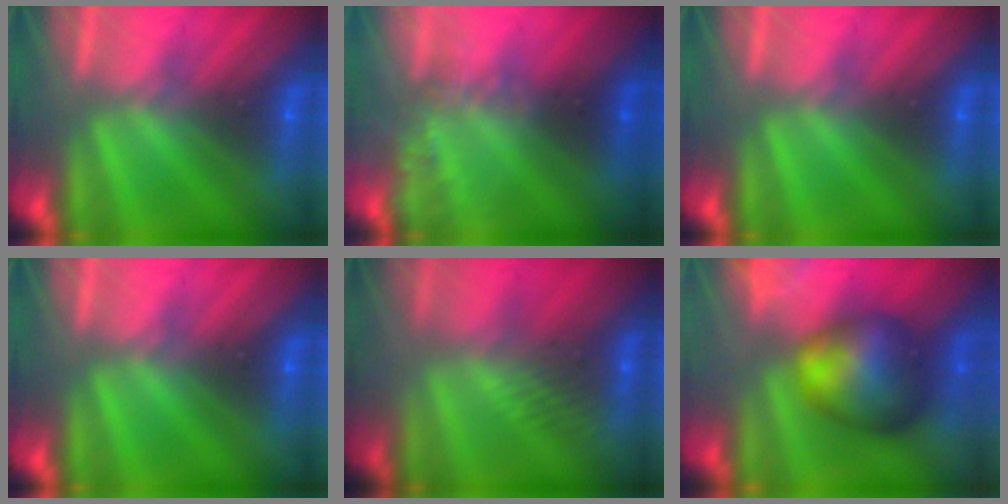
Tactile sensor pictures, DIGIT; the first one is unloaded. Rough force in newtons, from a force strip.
{"total": 2.3}
{"total": 0.0}
{"total": 0.0}
{"total": 2.6}
{"total": 7.3}